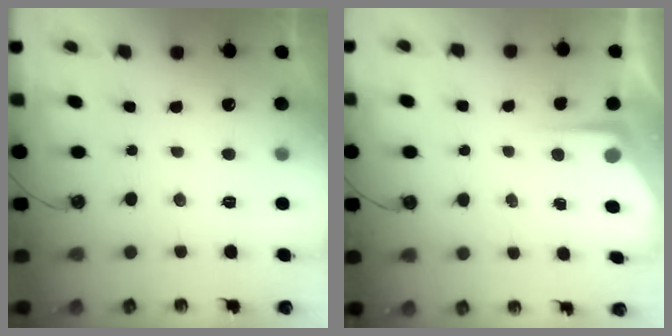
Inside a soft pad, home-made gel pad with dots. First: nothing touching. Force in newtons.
{"total": 4.6, "press": 4.6, "slide": 0.2}